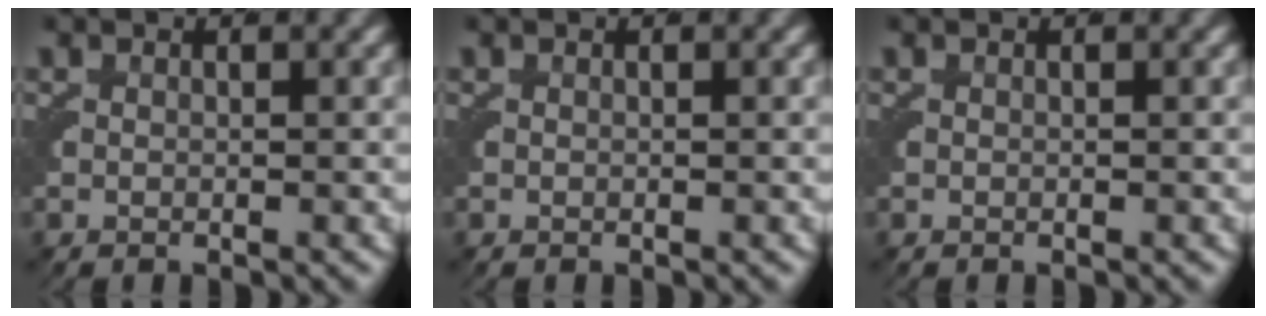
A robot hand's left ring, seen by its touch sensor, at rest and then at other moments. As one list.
[{"total": 0.0}, {"total": 0.0}]